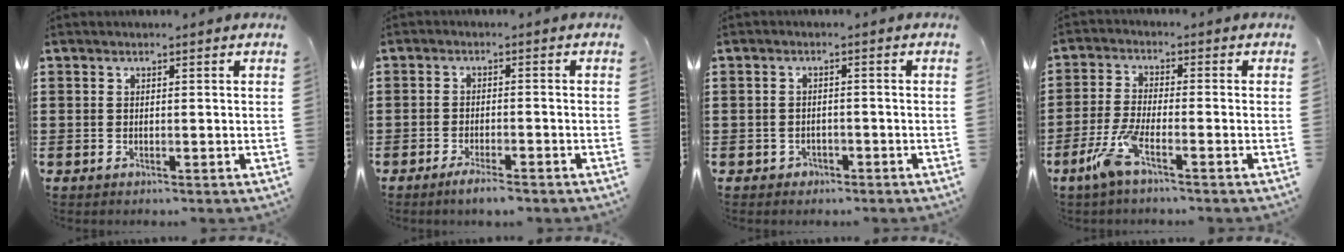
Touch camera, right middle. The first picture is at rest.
{"total": 2.5, "force": [-2.0, 0.2, 1.6], "torque": [-0.026, 0.003, -0.036]}
{"total": 1.1, "force": [-0.9, 0.7, 0.1], "torque": [-0.007, 0.002, -0.021]}
{"total": 5.8, "force": [-3.3, 0.7, 4.7], "torque": [-0.118, -0.018, -0.066]}